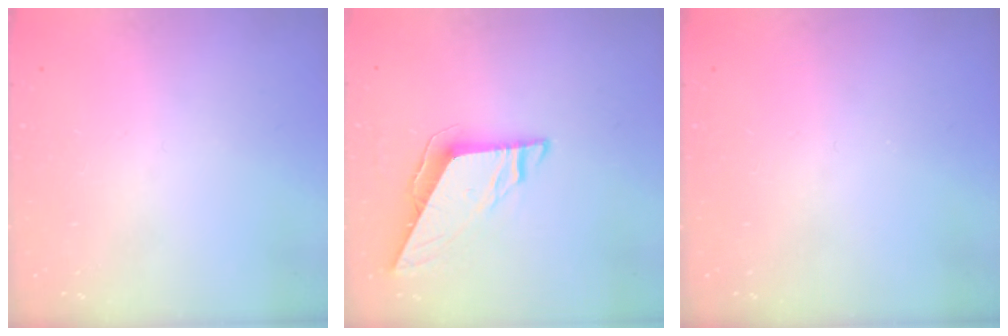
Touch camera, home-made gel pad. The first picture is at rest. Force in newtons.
{"total": 7.6, "press": 7.6, "slide": 0.2}
{"total": 0.0}